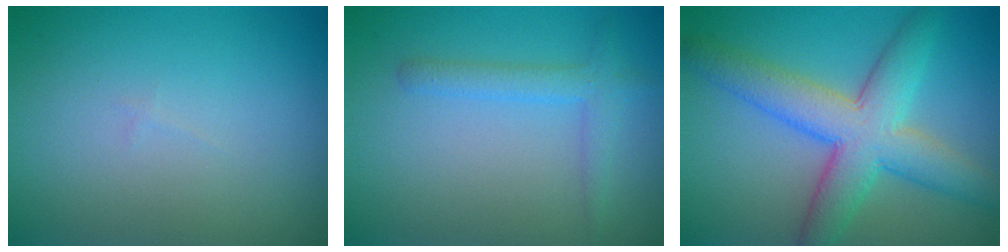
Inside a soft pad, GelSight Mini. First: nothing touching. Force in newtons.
{"total": 2.1, "press": 2.1, "slide": 0.2}
{"total": 7.4, "press": 7.3, "slide": 0.1}